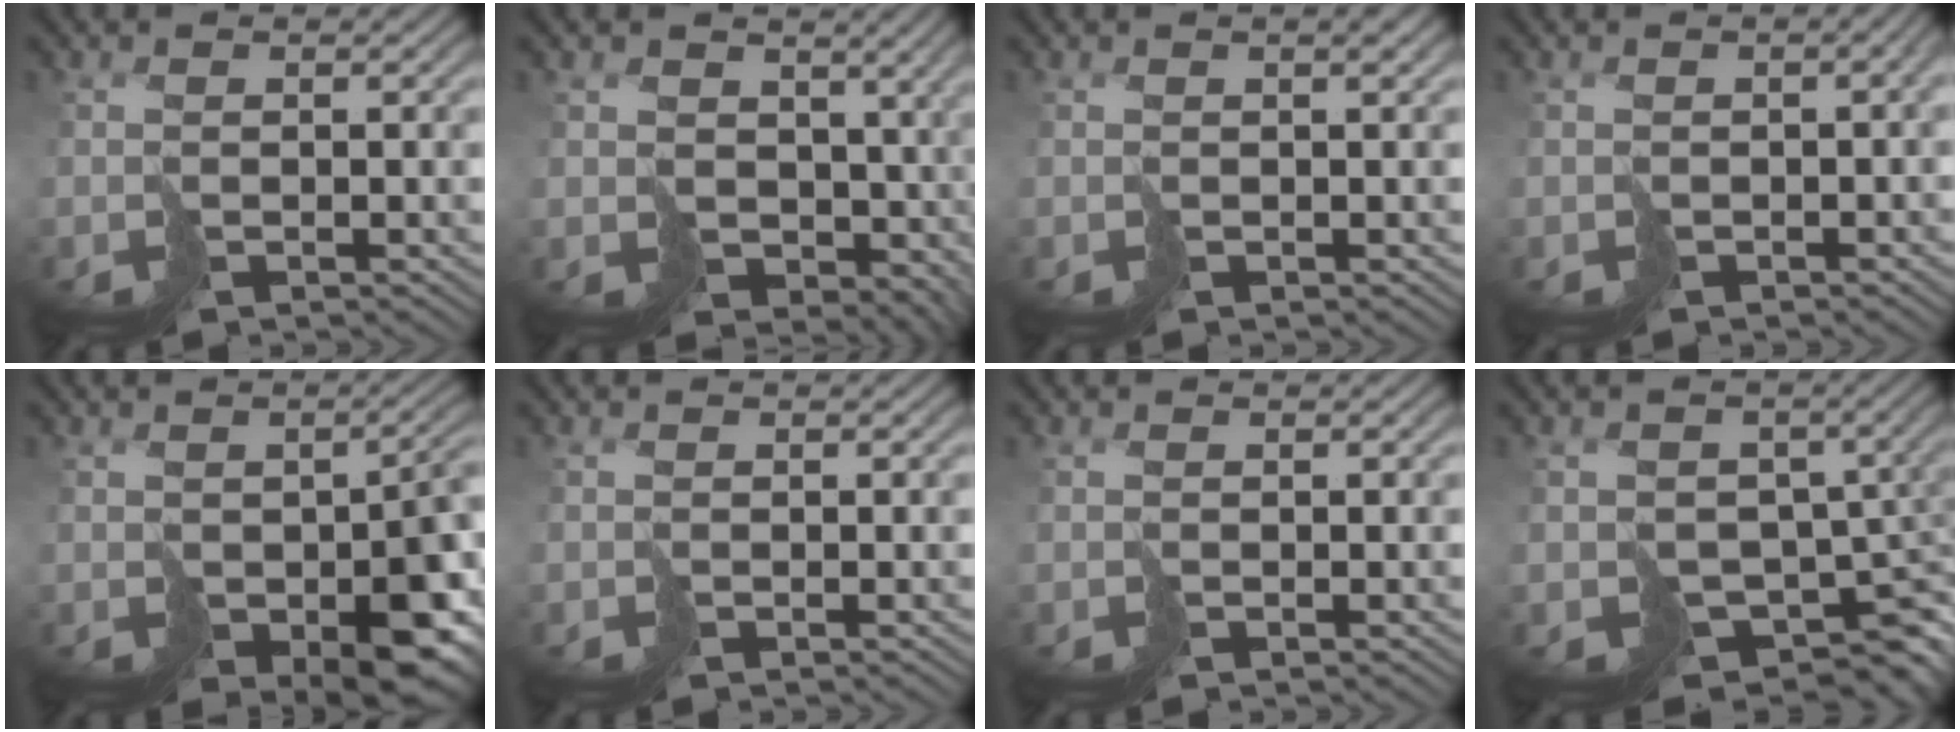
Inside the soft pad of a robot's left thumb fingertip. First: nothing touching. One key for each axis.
{"total": 9.1, "fx": 0.3, "fy": 7.3, "fz": 5.4, "tx": -0.097, "ty": -0.039, "tz": 0.023}
{"total": 1.2, "fx": 0.4, "fy": 0.2, "fz": 1.1, "tx": -0.018, "ty": 0.003, "tz": 0.009}
{"total": 2.8, "fx": -0.9, "fy": 1.1, "fz": 2.4, "tx": -0.029, "ty": -0.006, "tz": -0.004}
{"total": 9.8, "fx": -3.4, "fy": 5.5, "fz": 7.3, "tx": -0.100, "ty": -0.038, "tz": -0.037}
{"total": 0.0}
{"total": 0.0}
{"total": 7.9, "fx": -2.7, "fy": 6.0, "fz": 4.5, "tx": -0.054, "ty": -0.034, "tz": -0.034}